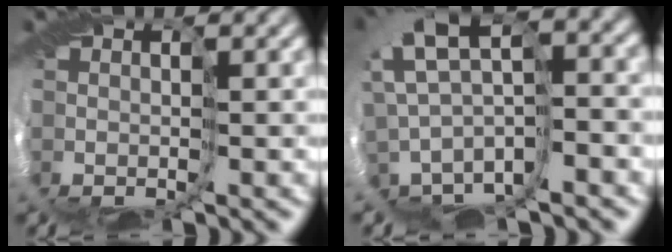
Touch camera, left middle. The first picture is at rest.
{"total": 3.9, "force": [1.1, 1.0, 3.6], "torque": [-0.082, 0.025, 0.018]}